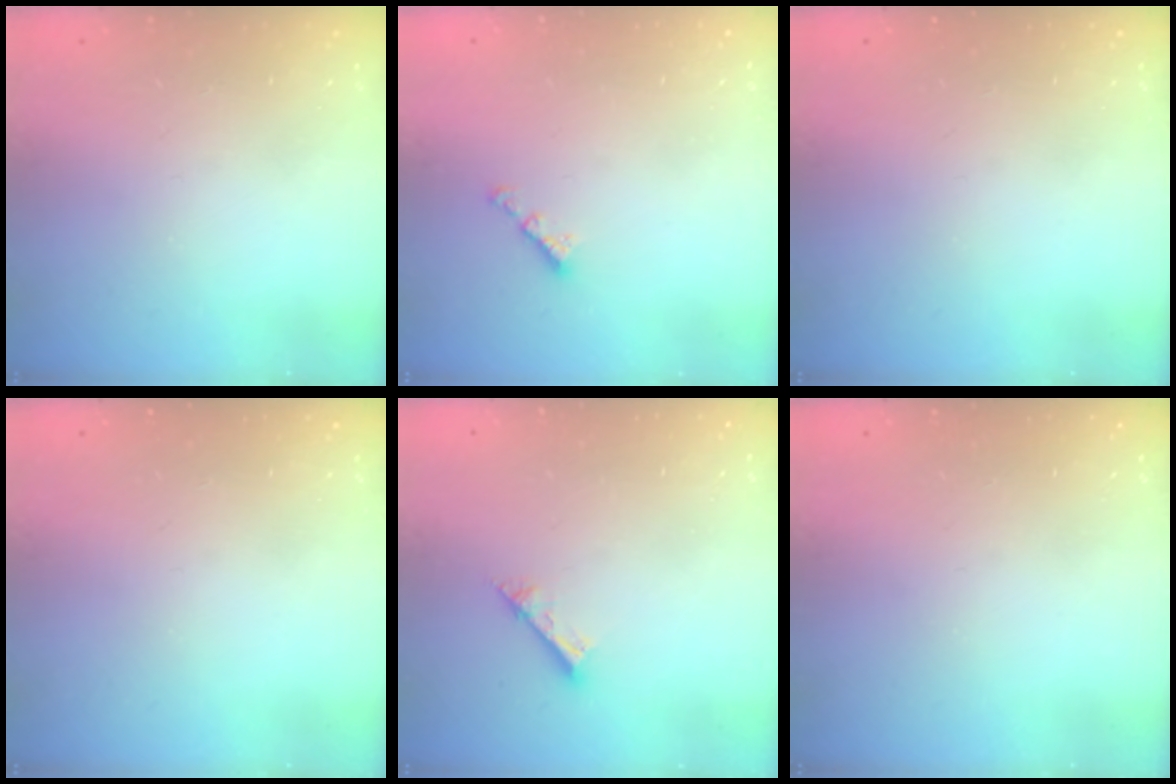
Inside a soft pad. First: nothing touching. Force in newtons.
{"total": 2.5, "press": 2.5, "slide": 0.4}
{"total": 0.0}
{"total": 0.0}
{"total": 2.4, "press": 2.4, "slide": 0.1}
{"total": 0.0}